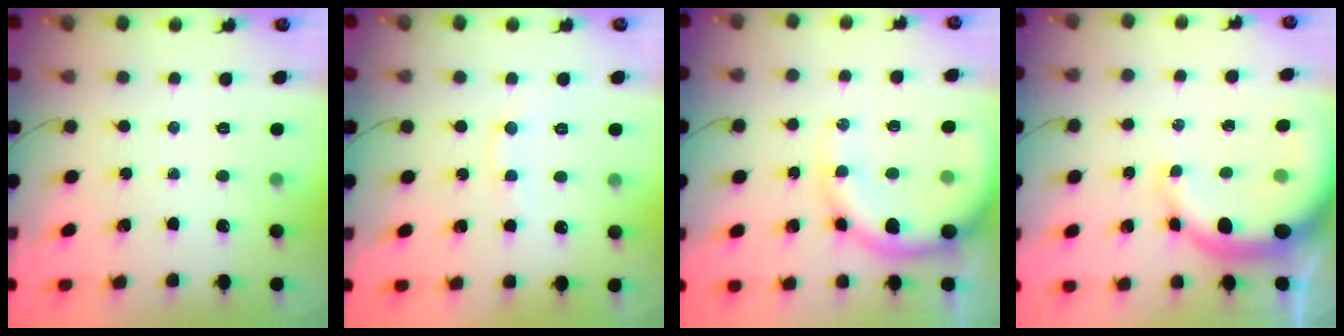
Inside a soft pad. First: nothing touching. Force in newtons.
{"total": 7.6, "press": 7.4, "slide": 1.7}
{"total": 13.1, "press": 12.8, "slide": 2.6}
{"total": 10.5, "press": 10.2, "slide": 2.6}